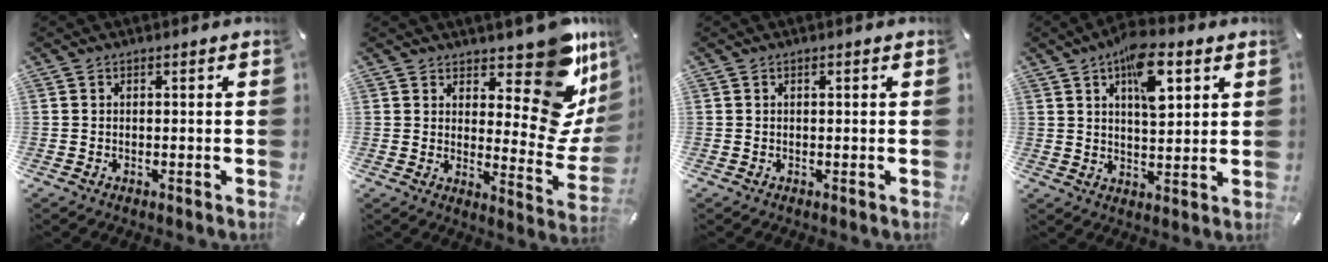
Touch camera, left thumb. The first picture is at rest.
{"total": 16.8, "force": [9.9, 7.5, 11.4], "torque": [-0.104, -0.110, 0.162]}
{"total": 0.5, "force": [0.2, 0.3, 0.4], "torque": [-0.008, 0.001, 0.003]}
{"total": 11.7, "force": [5.7, 5.5, 8.6], "torque": [-0.128, -0.016, 0.096]}